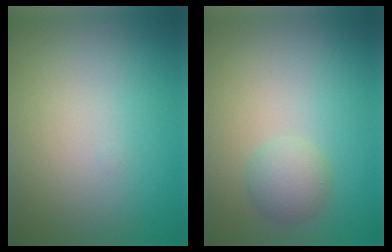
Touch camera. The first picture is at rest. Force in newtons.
{"total": 2.2, "press": 2.2, "slide": 0.2}